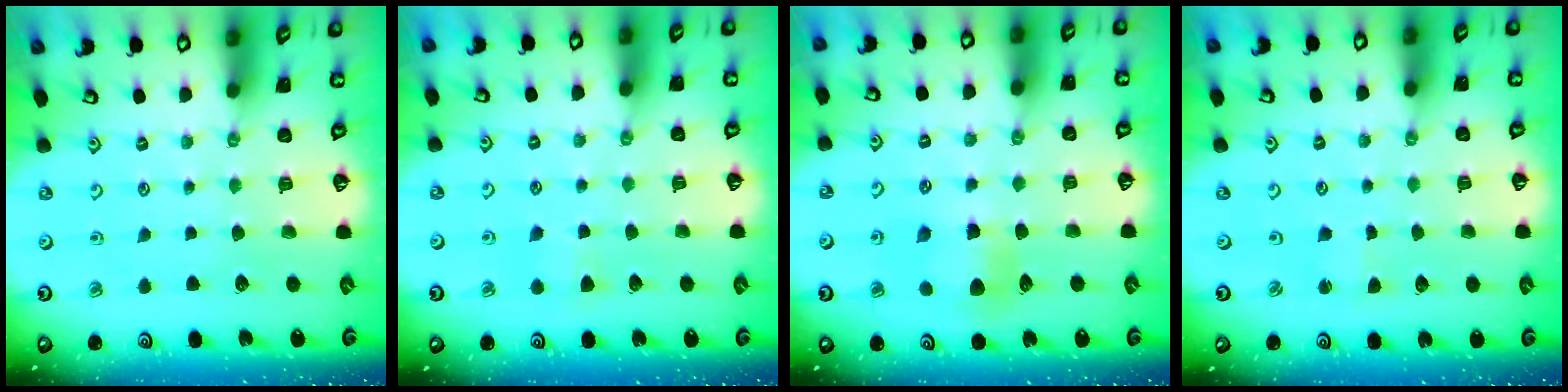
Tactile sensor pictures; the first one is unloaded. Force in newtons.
{"total": 3.9, "press": 3.9, "slide": 0.5}
{"total": 6.0, "press": 5.9, "slide": 0.5}
{"total": 1.5, "press": 1.5, "slide": 0.1}